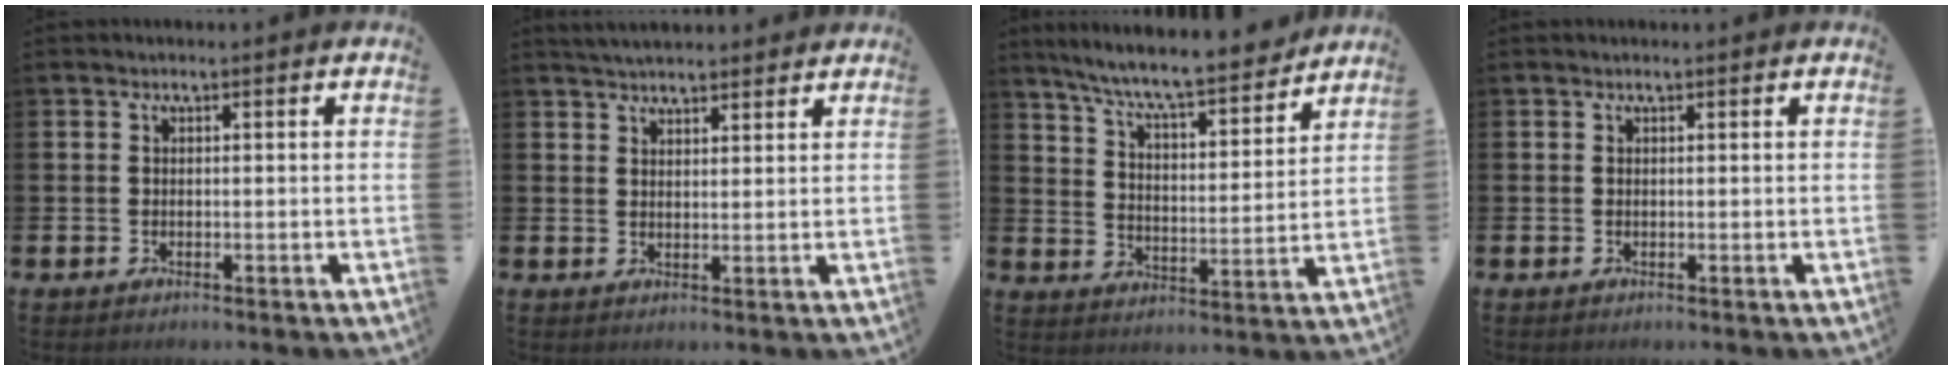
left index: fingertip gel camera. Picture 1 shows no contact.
{"total": 3.6, "force": [3.5, 0.6, 0.3], "torque": [-0.013, -0.011, 0.066]}
{"total": 8.5, "force": [7.9, 0.6, 3.0], "torque": [-0.086, -0.059, 0.136]}
{"total": 0.0}